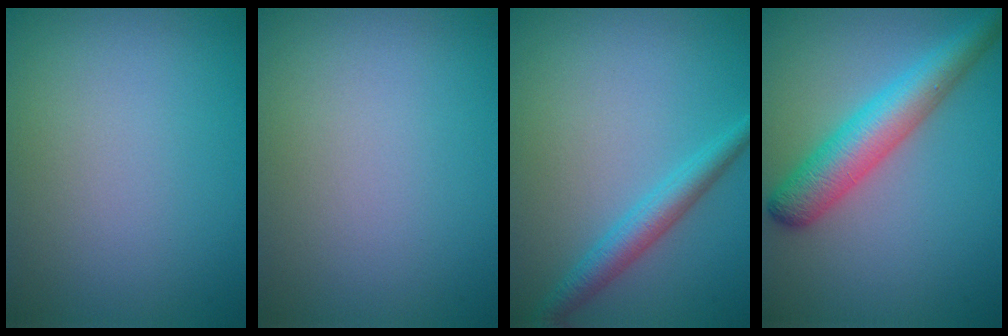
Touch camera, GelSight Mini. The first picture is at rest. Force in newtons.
{"total": 0.0}
{"total": 2.9, "press": 2.9, "slide": 0.1}
{"total": 5.6, "press": 5.6, "slide": 0.1}